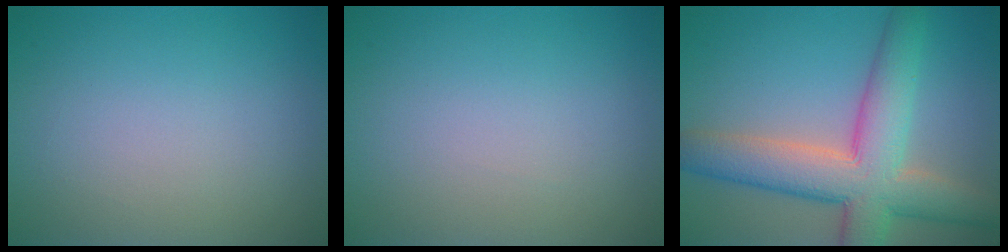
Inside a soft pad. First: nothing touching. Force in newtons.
{"total": 0.0}
{"total": 8.8, "press": 8.7, "slide": 0.4}